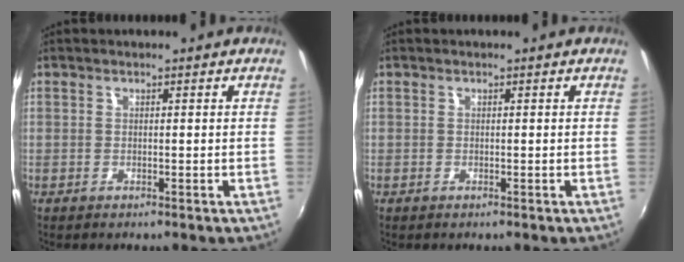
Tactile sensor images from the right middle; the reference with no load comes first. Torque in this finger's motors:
{"motor_torque": [0.49, -0.49, 0.16, 0.04]}